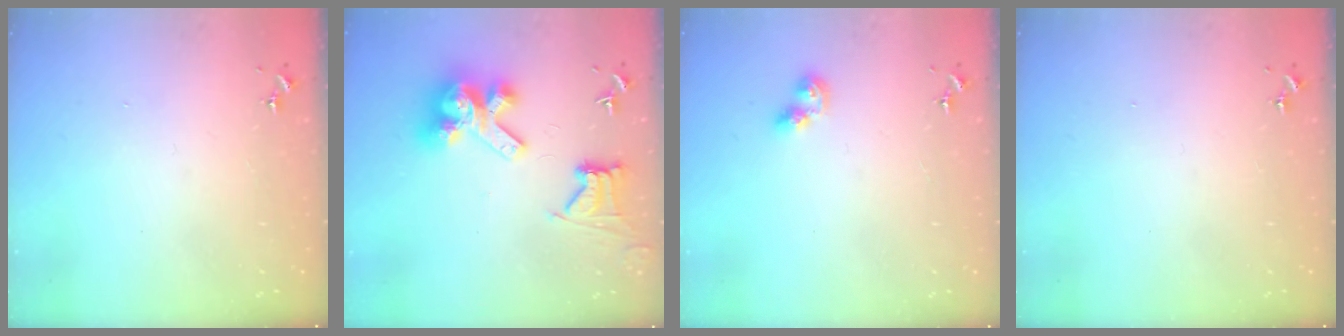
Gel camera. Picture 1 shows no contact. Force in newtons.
{"total": 14.3, "press": 14.3, "slide": 1.6}
{"total": 6.0, "press": 6.0, "slide": 0.3}
{"total": 0.0}